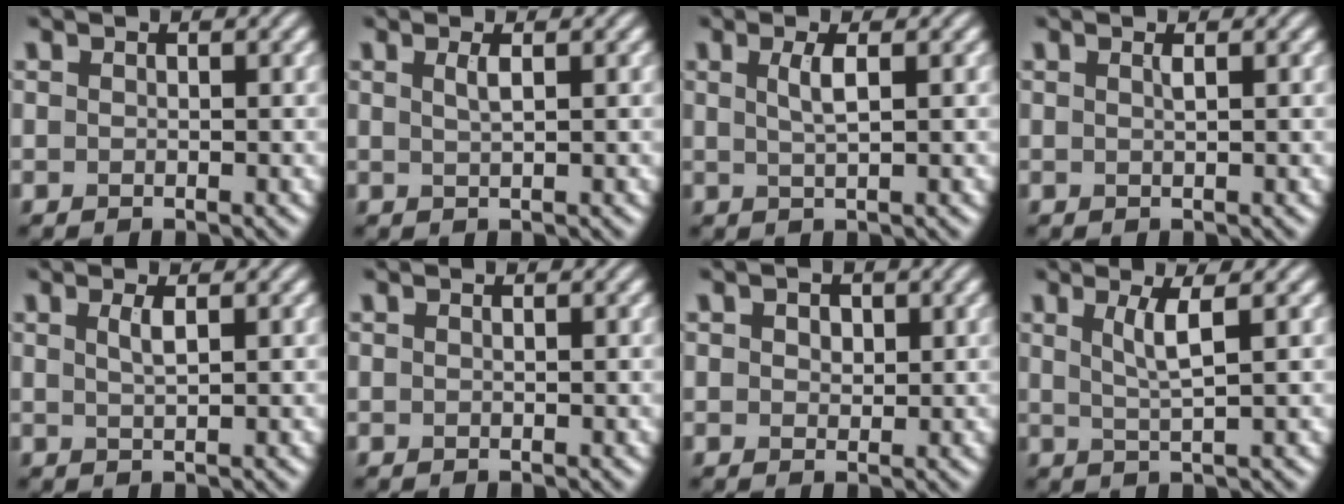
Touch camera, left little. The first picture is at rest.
{"total": 1.3, "force": [0.5, 0.4, 1.2], "torque": [-0.018, 0.003, 0.007]}
{"total": 2.0, "force": [0.6, 0.5, 1.9], "torque": [-0.035, 0.002, 0.009]}
{"total": 0.7, "force": [0.3, 0.2, 0.6], "torque": [-0.008, 0.002, 0.003]}
{"total": 1.5, "force": [0.6, 0.4, 1.3], "torque": [-0.023, 0.002, 0.008]}
{"total": 0.0}
{"total": 1.5, "force": [0.6, 1.0, 0.9], "torque": [-0.014, 0.001, 0.009]}
{"total": 2.8, "force": [1.0, 0.5, 2.6], "torque": [-0.047, -0.001, 0.020]}